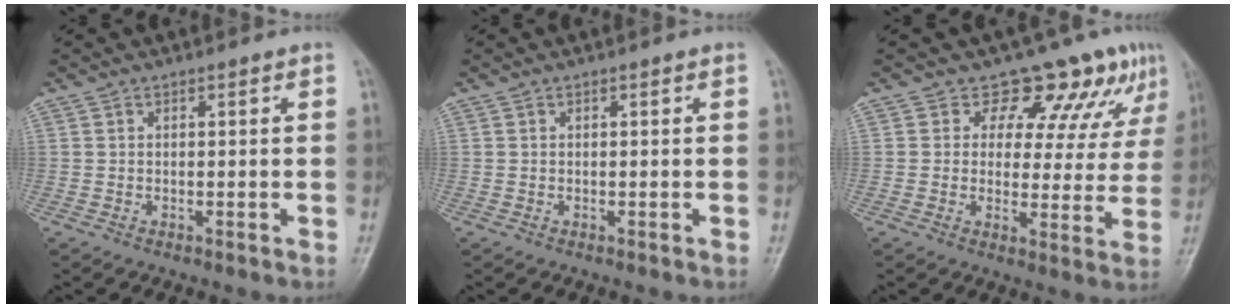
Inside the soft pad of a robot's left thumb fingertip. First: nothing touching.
{"total": 0.0}
{"total": 10.6, "force": [7.8, 5.7, 4.4], "torque": [-0.018, -0.044, 0.084]}